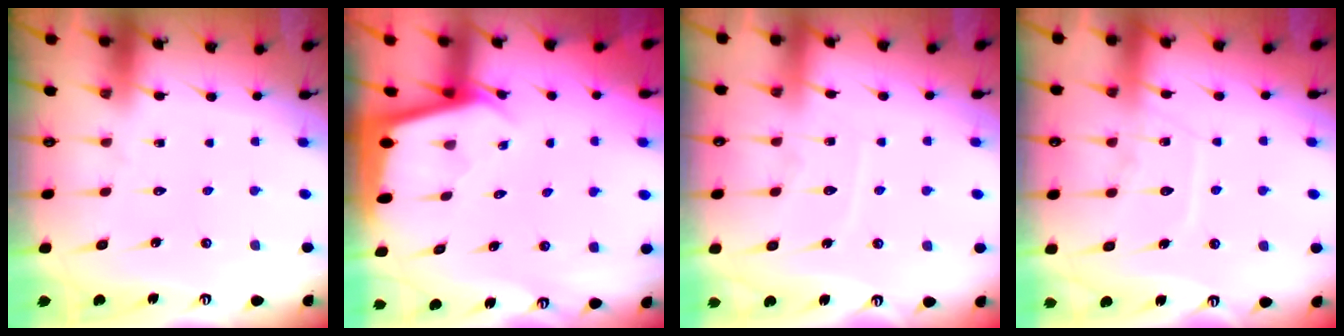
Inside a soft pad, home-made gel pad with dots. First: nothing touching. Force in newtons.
{"total": 2.3, "press": 2.3, "slide": 0.1}
{"total": 5.6, "press": 5.6, "slide": 0.6}
{"total": 8.0, "press": 8.0, "slide": 0.6}